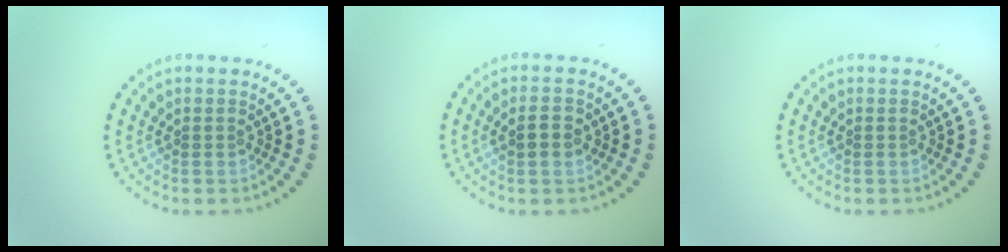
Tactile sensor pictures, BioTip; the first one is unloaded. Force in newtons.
{"total": 2.2, "press": 2.2, "slide": 0.1}
{"total": 0.0}